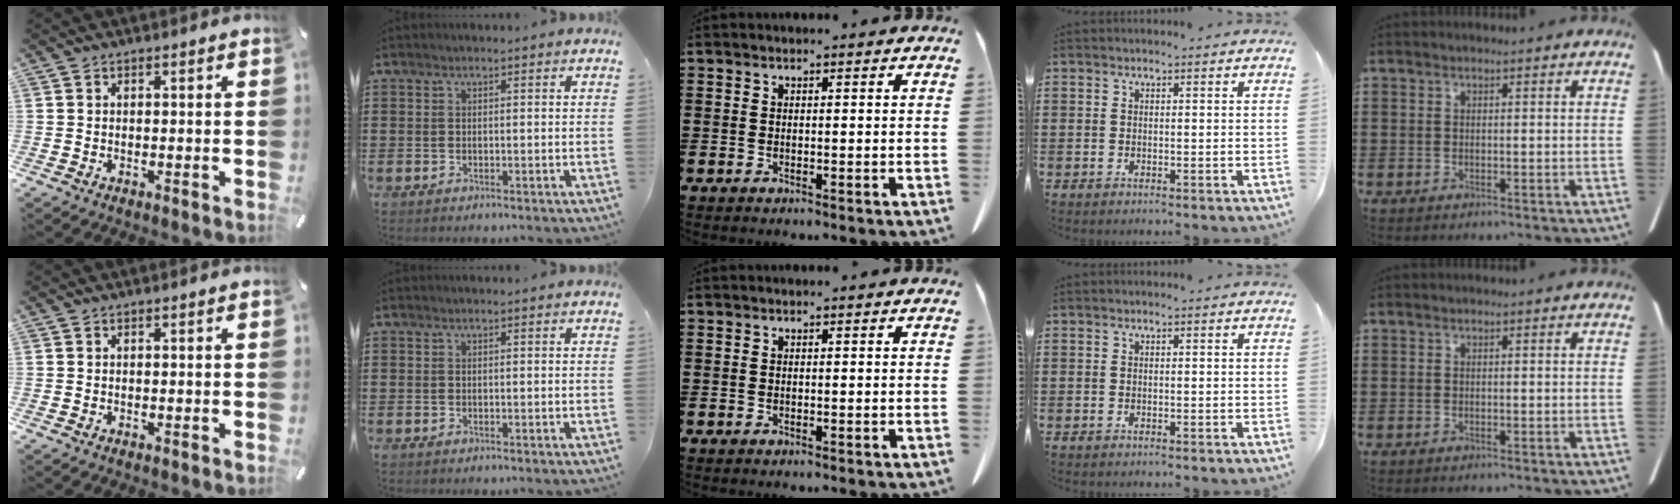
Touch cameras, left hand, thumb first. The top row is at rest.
{}